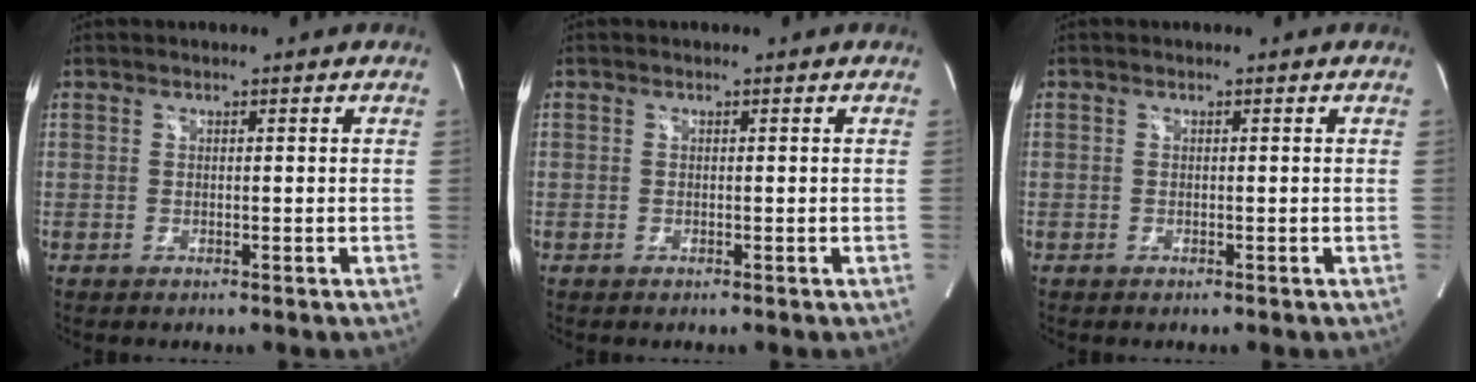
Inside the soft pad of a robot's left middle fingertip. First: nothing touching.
{"total": 0.0}
{"total": 0.0}